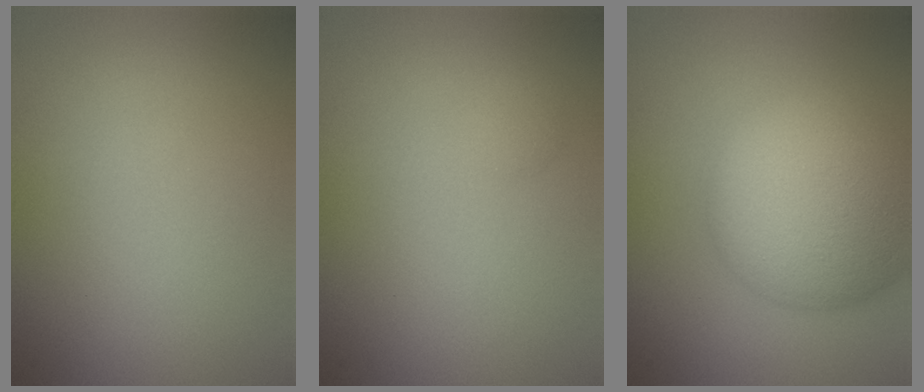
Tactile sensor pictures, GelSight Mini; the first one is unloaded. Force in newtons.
{"total": 0.7, "press": 0.7, "slide": 0.0}
{"total": 11.0, "press": 11.0, "slide": 0.7}